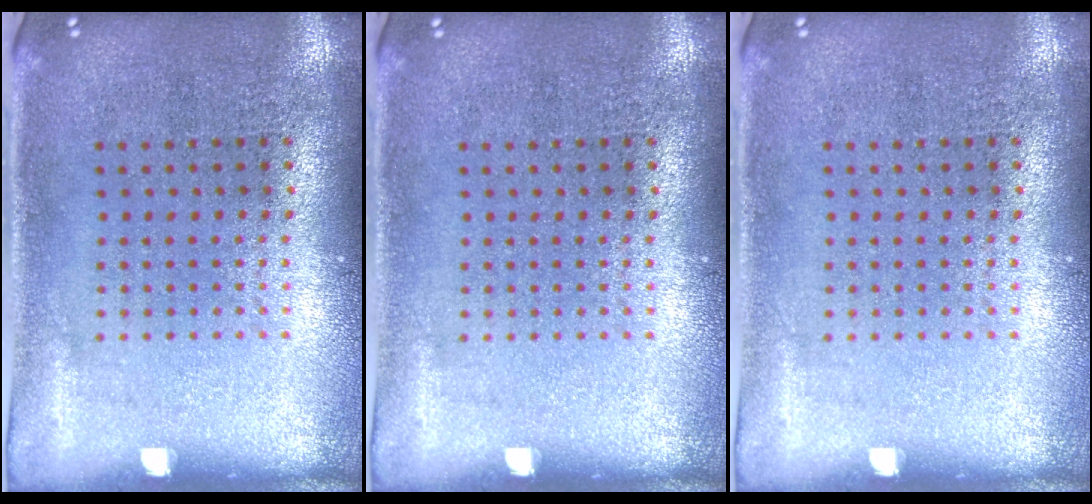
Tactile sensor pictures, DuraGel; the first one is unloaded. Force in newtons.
{"total": 0.0}
{"total": 0.0}